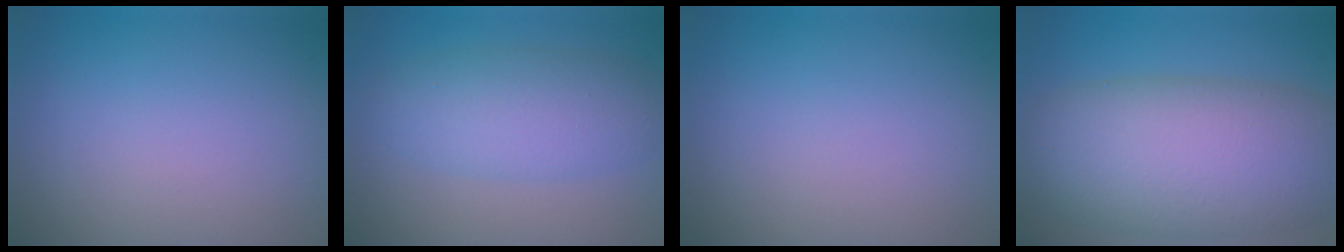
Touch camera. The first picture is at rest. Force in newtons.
{"total": 4.9, "press": 4.9, "slide": 0.2}
{"total": 0.0}
{"total": 10.7, "press": 10.7, "slide": 0.5}